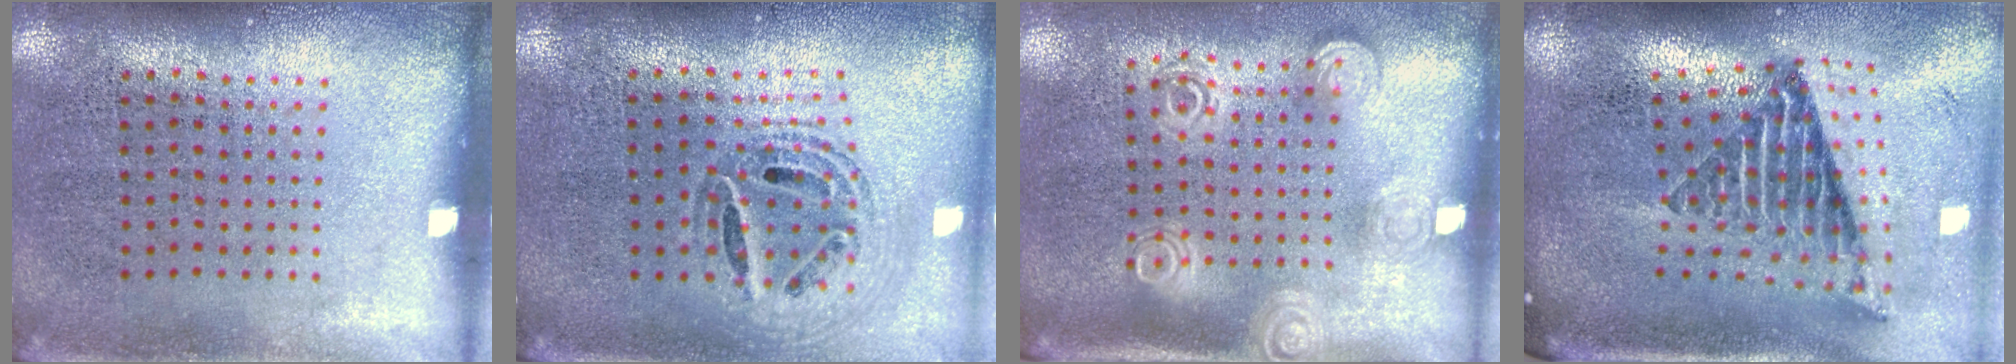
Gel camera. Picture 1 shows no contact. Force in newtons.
{"total": 1.0, "press": 1.0, "slide": 0.2}
{"total": 1.9, "press": 1.4, "slide": 1.3}
{"total": 2.8, "press": 1.7, "slide": 2.2}